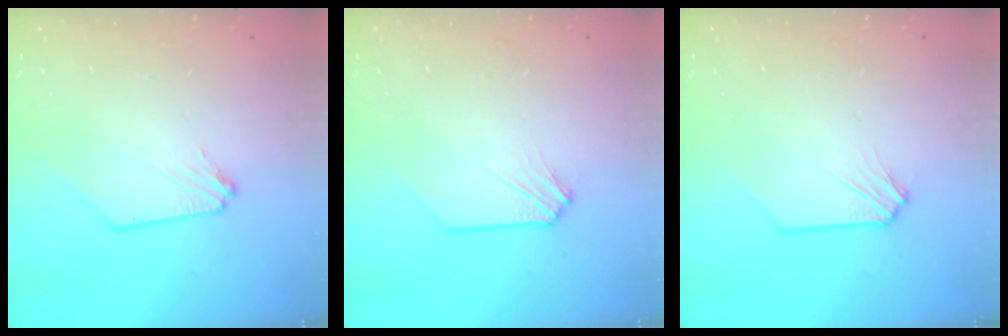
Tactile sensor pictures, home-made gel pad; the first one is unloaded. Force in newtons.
{"total": 0.0}
{"total": 0.0}